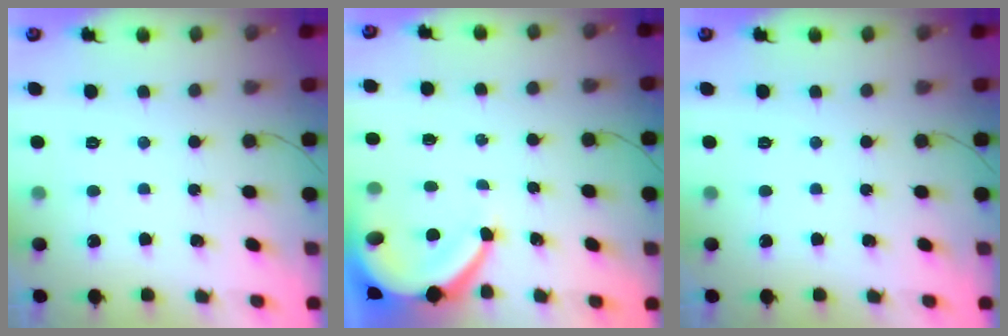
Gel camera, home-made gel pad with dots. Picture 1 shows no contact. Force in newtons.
{"total": 7.7, "press": 7.7, "slide": 0.9}
{"total": 0.0}